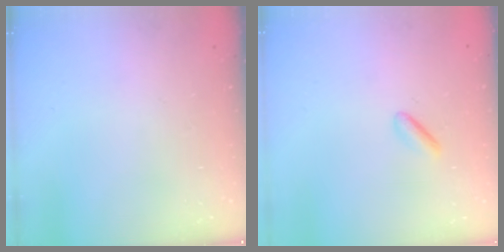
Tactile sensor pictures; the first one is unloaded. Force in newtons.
{"total": 1.4, "press": 1.1, "slide": 0.9}